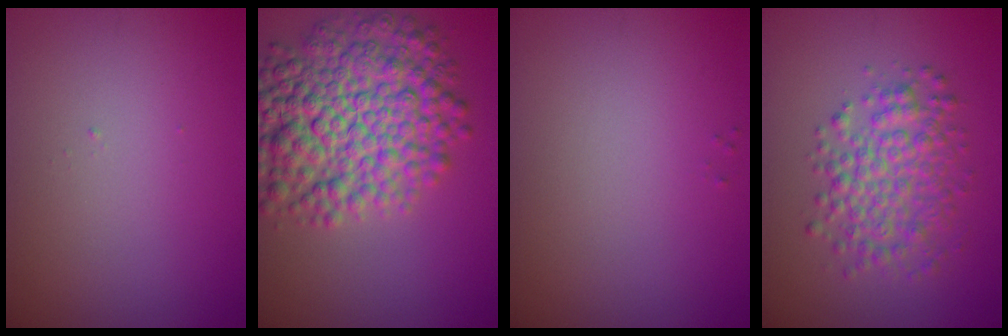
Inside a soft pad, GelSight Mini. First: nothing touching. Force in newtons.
{"total": 10.1, "press": 10.1, "slide": 0.1}
{"total": 0.0}
{"total": 4.7, "press": 4.7, "slide": 0.1}